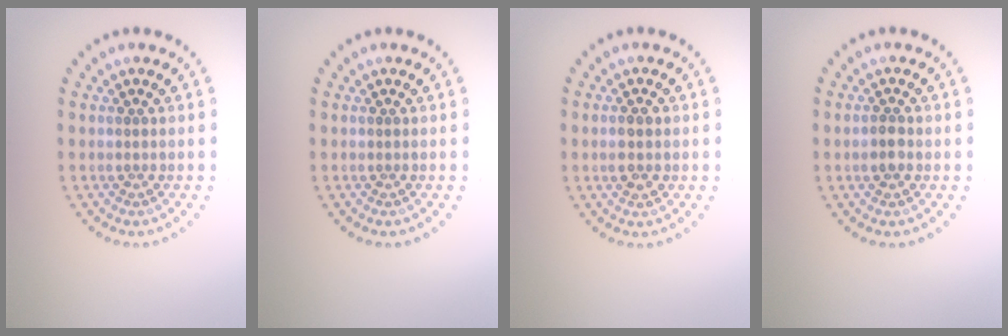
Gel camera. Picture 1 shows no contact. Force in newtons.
{"total": 0.0}
{"total": 2.3, "press": 2.3, "slide": 0.2}
{"total": 1.4, "press": 1.4, "slide": 0.2}